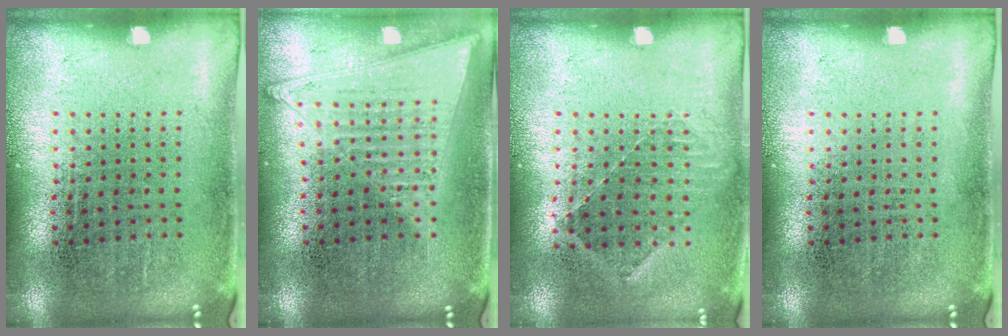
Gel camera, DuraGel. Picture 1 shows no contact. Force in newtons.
{"total": 1.4, "press": 1.4, "slide": 0.1}
{"total": 0.8, "press": 0.8, "slide": 0.2}
{"total": 0.0}